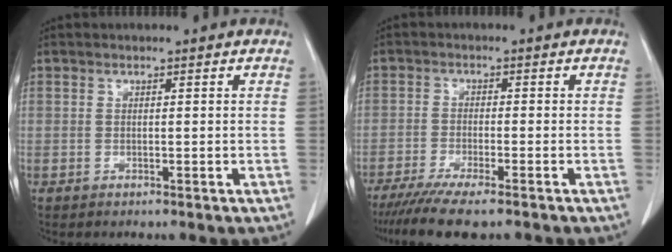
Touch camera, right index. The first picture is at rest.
{"total": 9.0, "force": [-7.2, 0.5, 5.4], "torque": [-0.080, -0.021, -0.114]}